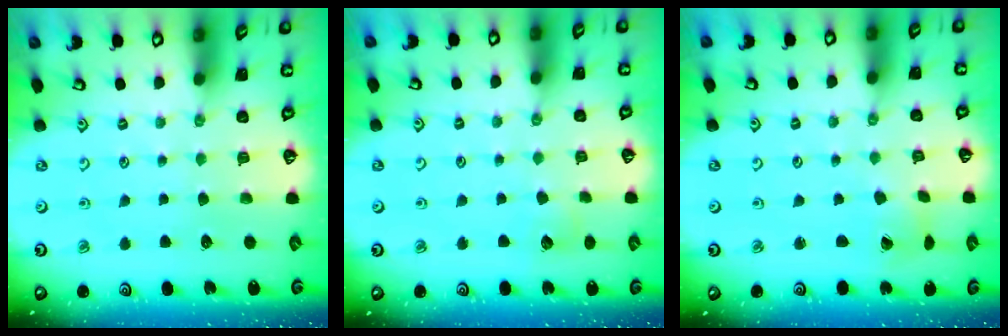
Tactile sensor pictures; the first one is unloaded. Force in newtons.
{"total": 5.6, "press": 5.6, "slide": 0.5}
{"total": 1.8, "press": 1.8, "slide": 0.2}